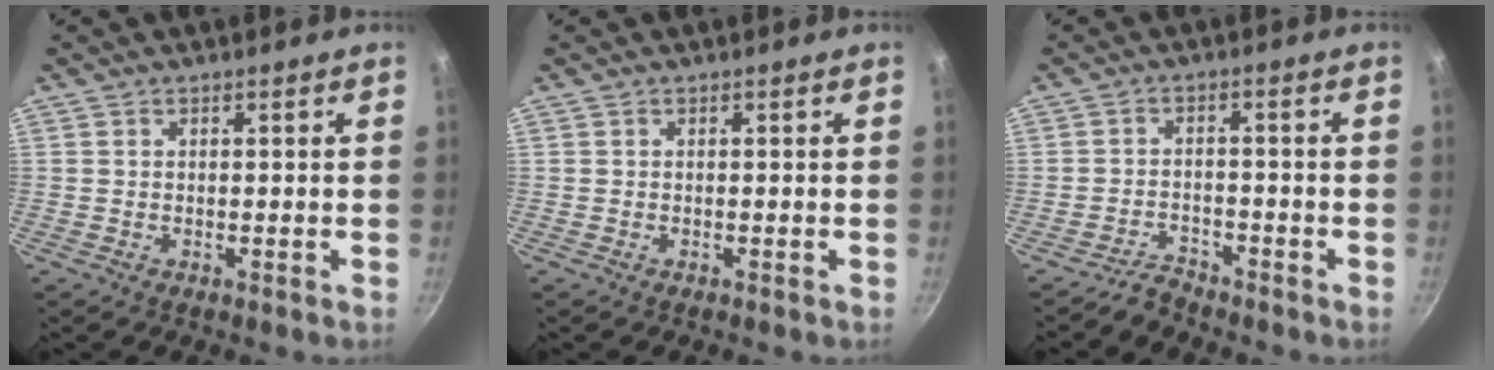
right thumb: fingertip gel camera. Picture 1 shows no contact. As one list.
[{"total": 0.0}, {"total": 3.1, "force": [-3.1, 0.7, 0.0], "torque": [0.007, 0.027, -0.056]}]